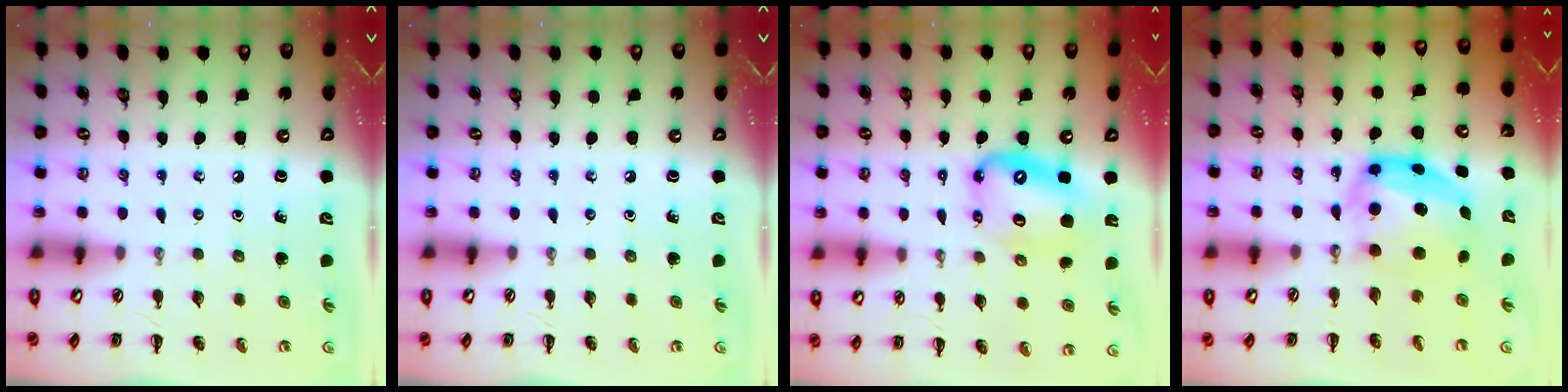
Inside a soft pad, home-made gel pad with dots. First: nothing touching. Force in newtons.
{"total": 0.0}
{"total": 12.7, "press": 12.2, "slide": 3.6}
{"total": 5.9, "press": 5.9, "slide": 0.7}